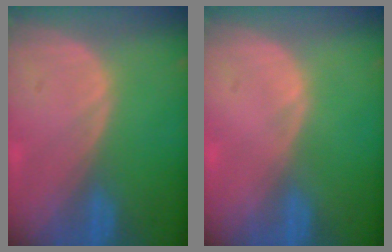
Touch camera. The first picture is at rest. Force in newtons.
{"total": 0.0}